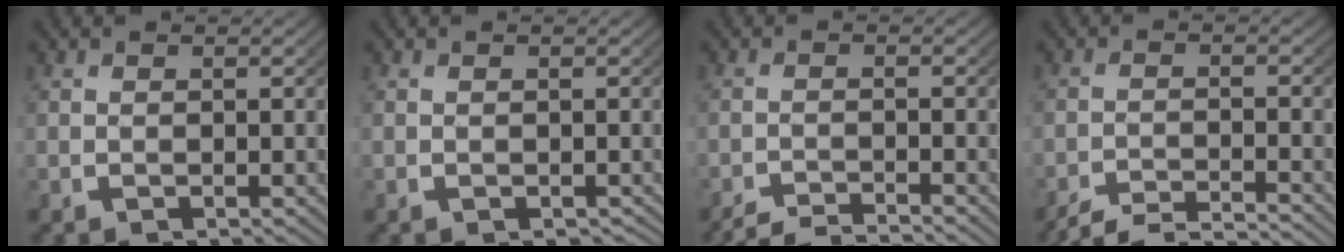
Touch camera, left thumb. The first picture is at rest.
{"total": 0.7, "force": [-0.5, 0.4, 0.3], "torque": [-0.004, -0.004, -0.004]}
{"total": 3.2, "force": [-3.0, 0.6, 0.9], "torque": [-0.015, -0.008, -0.055]}
{"total": 5.2, "force": [-4.7, 1.4, 1.8], "torque": [-0.030, -0.013, -0.078]}